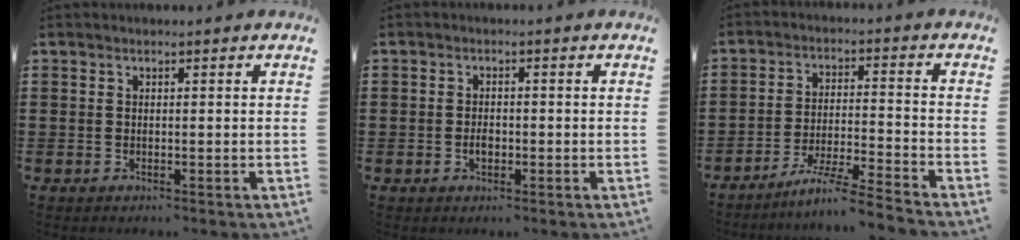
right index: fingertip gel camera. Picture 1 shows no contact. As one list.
[{"total": 1.6, "force": [-0.5, 1.2, 1.1], "torque": [-0.022, 0.001, -0.009]}, {"total": 6.6, "force": [-5.8, -1.0, 3.0], "torque": [-0.059, -0.015, -0.112]}]